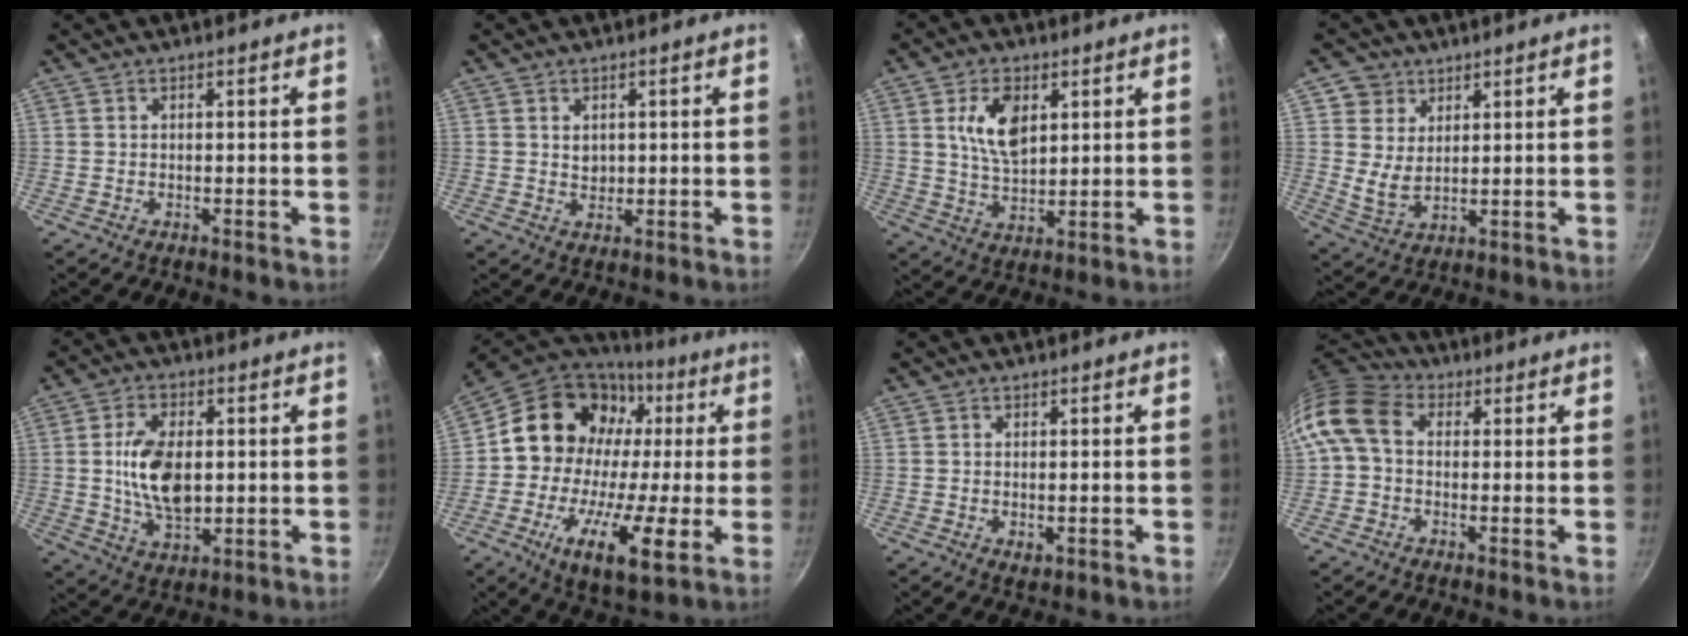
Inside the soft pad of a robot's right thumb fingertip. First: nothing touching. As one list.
[{"total": 2.5, "force": [0.7, 1.9, 1.4], "torque": [-0.017, -0.006, 0.013]}, {"total": 9.3, "force": [3.1, 5.3, 6.9], "torque": [-0.112, -0.018, 0.061]}, {"total": 6.3, "force": [2.9, 5.2, 2.2], "torque": [-0.018, -0.017, 0.059]}, {"total": 12.0, "force": [0.6, 7.0, 9.7], "torque": [-0.161, -0.003, 0.014]}, {"total": 23.4, "force": [-0.4, 16.1, 17.0], "torque": [-0.259, 0.030, -0.014]}, {"total": 1.8, "force": [-0.2, 1.0, 1.5], "torque": [-0.024, -0.005, -0.002]}, {"total": 10.1, "force": [0.9, 7.7, 6.6], "torque": [-0.124, 0.024, -0.004]}]